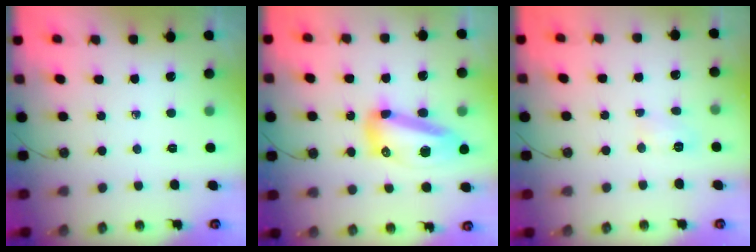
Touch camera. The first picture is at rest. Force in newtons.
{"total": 14.7, "press": 14.6, "slide": 1.6}
{"total": 3.7, "press": 3.7, "slide": 0.3}